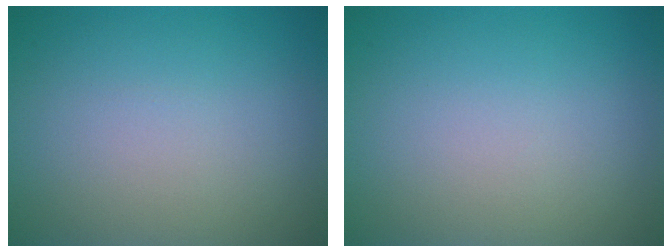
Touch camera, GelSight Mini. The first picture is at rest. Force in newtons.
{"total": 0.0}